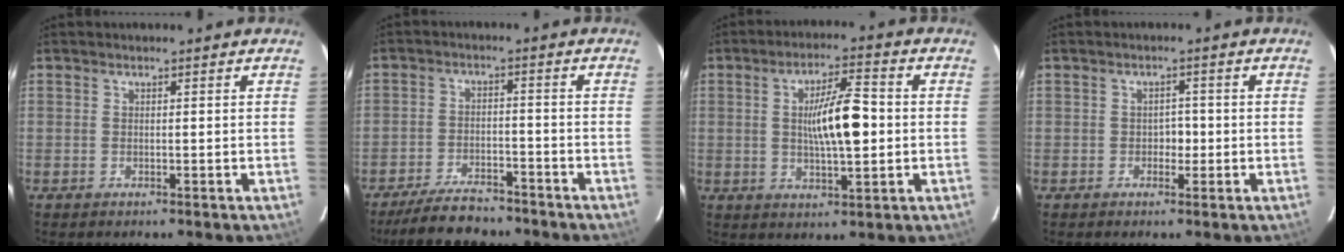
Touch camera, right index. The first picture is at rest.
{"total": 8.5, "force": [-7.6, 2.7, 2.8], "torque": [-0.050, -0.008, -0.127]}
{"total": 9.4, "force": [0.2, 1.8, 9.3], "torque": [-0.162, 0.008, 0.004]}
{"total": 1.9, "force": [-0.5, 1.3, 1.3], "torque": [-0.014, 0.006, -0.007]}